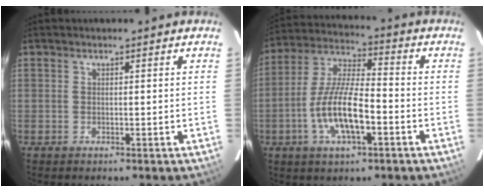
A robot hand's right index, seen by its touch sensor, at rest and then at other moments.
{"total": 12.9, "force": [-4.4, 4.1, 11.4], "torque": [-0.235, -0.002, -0.083]}